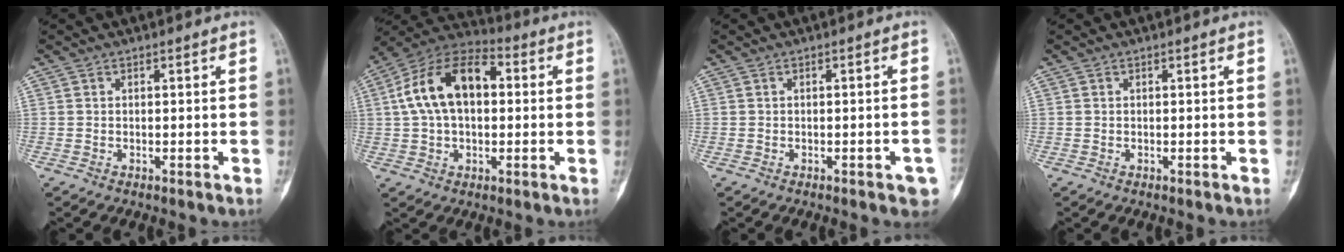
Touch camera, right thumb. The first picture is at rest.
{"total": 15.9, "force": [2.4, 9.6, 12.5], "torque": [-0.217, 0.036, 0.033]}
{"total": 3.5, "force": [-1.7, 1.1, 2.9], "torque": [-0.025, 0.009, -0.017]}
{"total": 0.0}